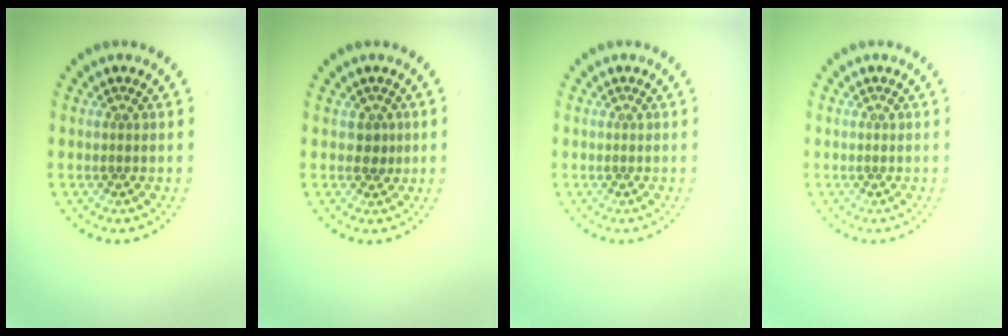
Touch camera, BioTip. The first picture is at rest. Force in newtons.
{"total": 1.4, "press": 1.2, "slide": 0.8}
{"total": 0.0}
{"total": 0.0}